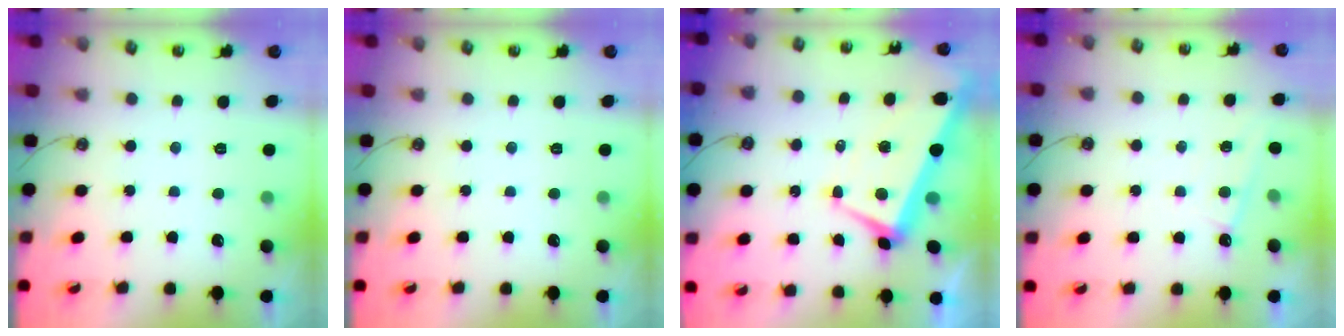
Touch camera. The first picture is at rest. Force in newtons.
{"total": 0.0}
{"total": 2.0, "press": 1.6, "slide": 1.2}
{"total": 1.8, "press": 1.8, "slide": 0.3}